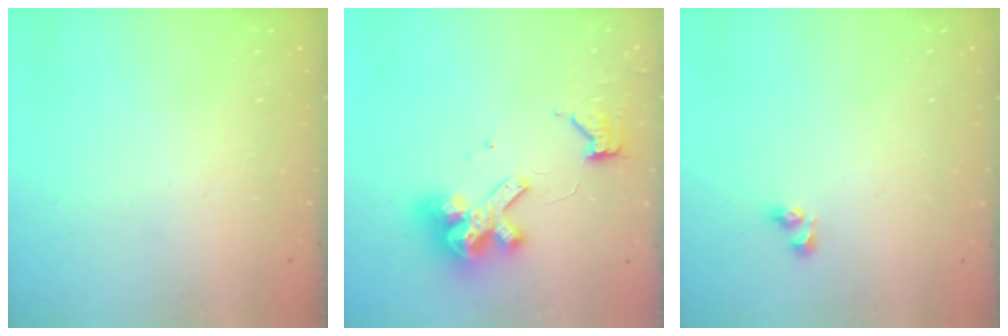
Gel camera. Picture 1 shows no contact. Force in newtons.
{"total": 12.3, "press": 12.2, "slide": 1.4}
{"total": 4.0, "press": 3.7, "slide": 1.6}